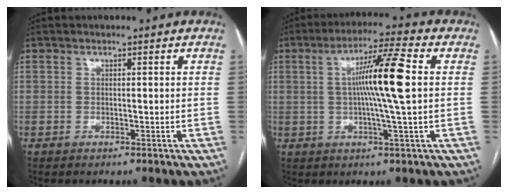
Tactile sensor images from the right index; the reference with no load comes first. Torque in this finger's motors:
{"motor_torque": [1.17, 0.50, 0.38, 0.17]}